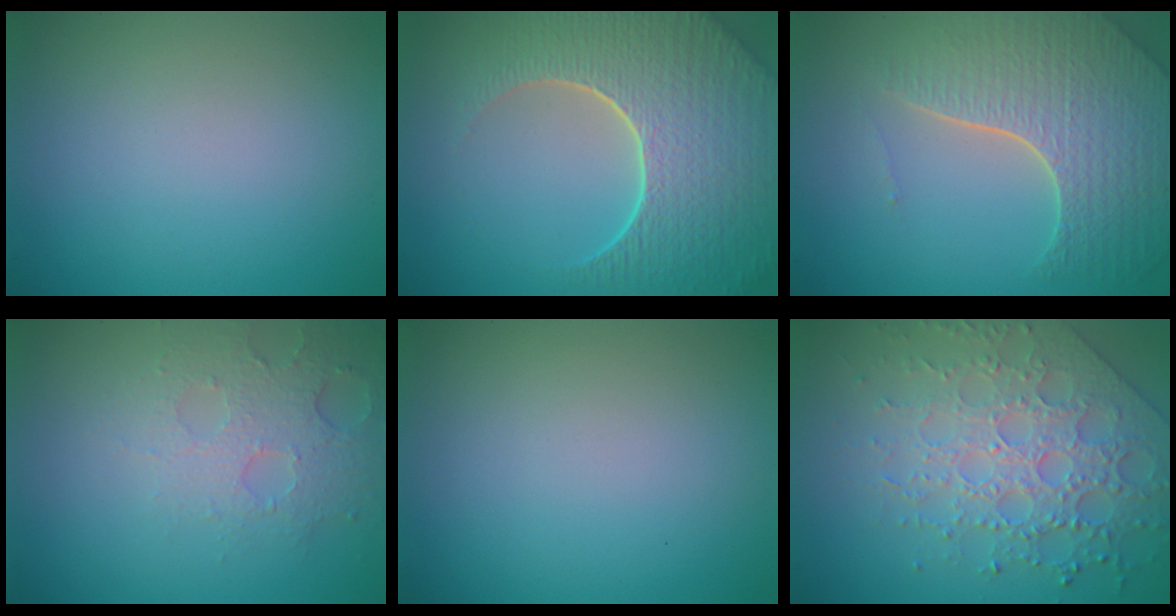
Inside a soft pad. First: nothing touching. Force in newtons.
{"total": 9.1, "press": 6.5, "slide": 6.3}
{"total": 7.7, "press": 5.6, "slide": 5.3}
{"total": 3.6, "press": 3.2, "slide": 1.8}
{"total": 0.0}
{"total": 6.4, "press": 5.3, "slide": 3.6}